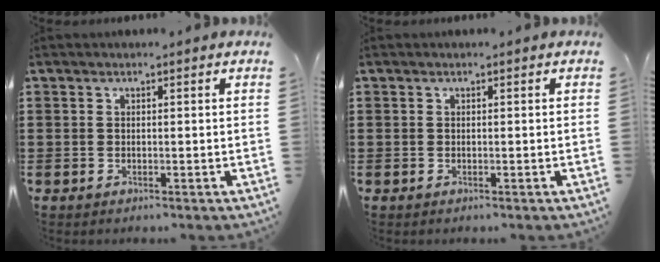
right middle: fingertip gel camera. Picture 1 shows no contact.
{"total": 0.0}